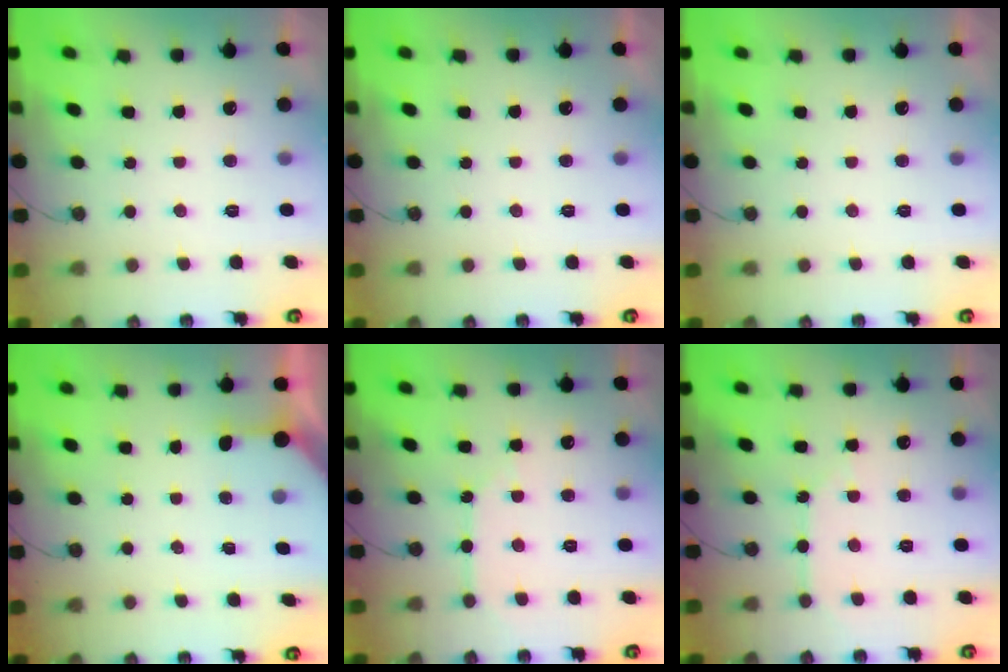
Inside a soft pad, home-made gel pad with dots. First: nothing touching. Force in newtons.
{"total": 0.0}
{"total": 0.0}
{"total": 2.8, "press": 2.8, "slide": 0.3}
{"total": 2.7, "press": 2.7, "slide": 0.3}
{"total": 2.7, "press": 2.7, "slide": 0.3}